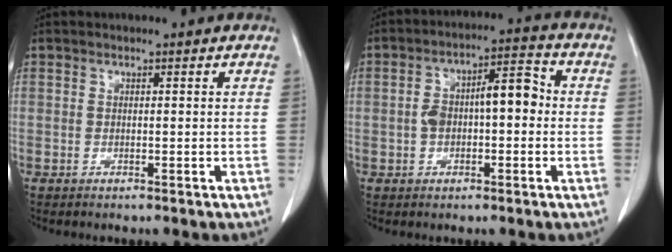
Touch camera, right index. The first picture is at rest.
{"total": 8.6, "force": [0.0, 3.5, 7.8], "torque": [-0.142, 0.041, -0.002]}